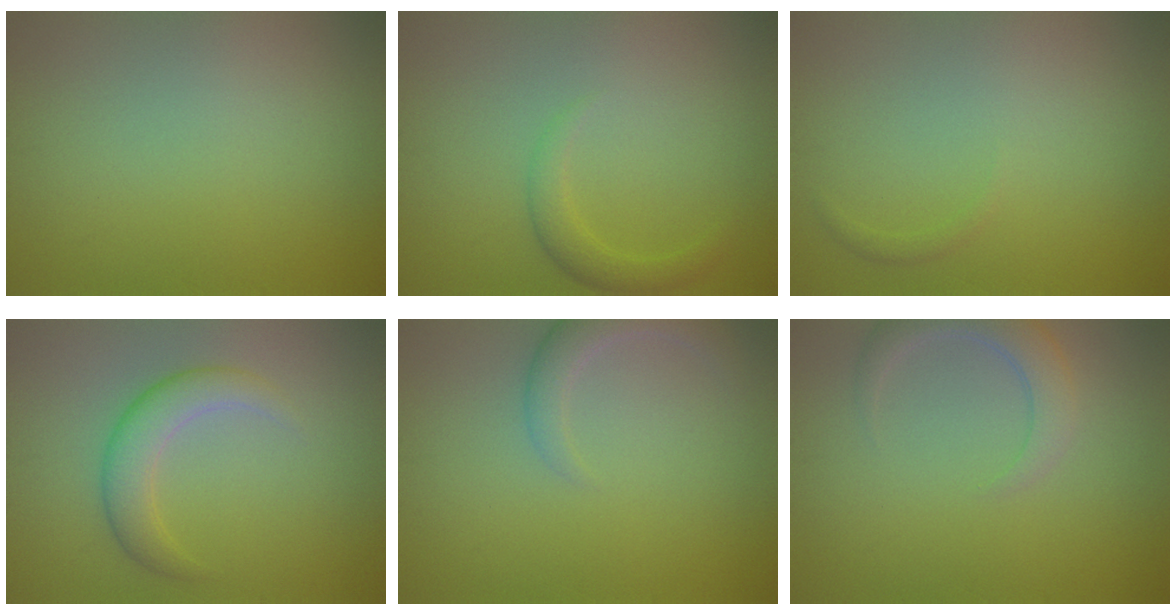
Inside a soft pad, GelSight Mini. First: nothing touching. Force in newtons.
{"total": 1.9, "press": 1.9, "slide": 0.1}
{"total": 0.6, "press": 0.6, "slide": 0.0}
{"total": 3.3, "press": 3.3, "slide": 0.2}
{"total": 2.6, "press": 2.5, "slide": 0.4}
{"total": 3.4, "press": 3.4, "slide": 0.3}